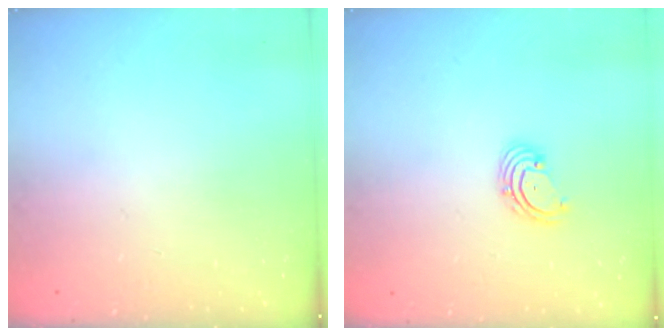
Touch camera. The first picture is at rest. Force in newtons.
{"total": 2.7, "press": 2.7, "slide": 0.6}